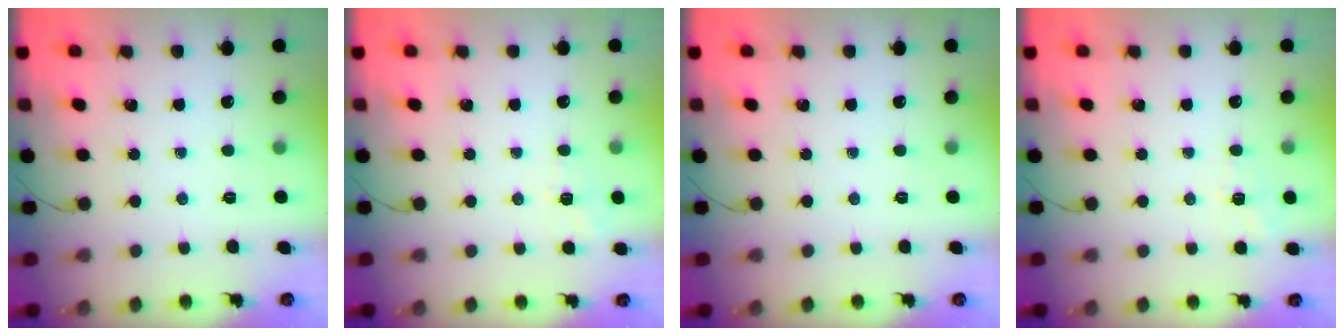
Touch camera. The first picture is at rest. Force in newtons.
{"total": 5.6, "press": 5.3, "slide": 1.8}
{"total": 0.0}
{"total": 5.6, "press": 5.3, "slide": 1.8}